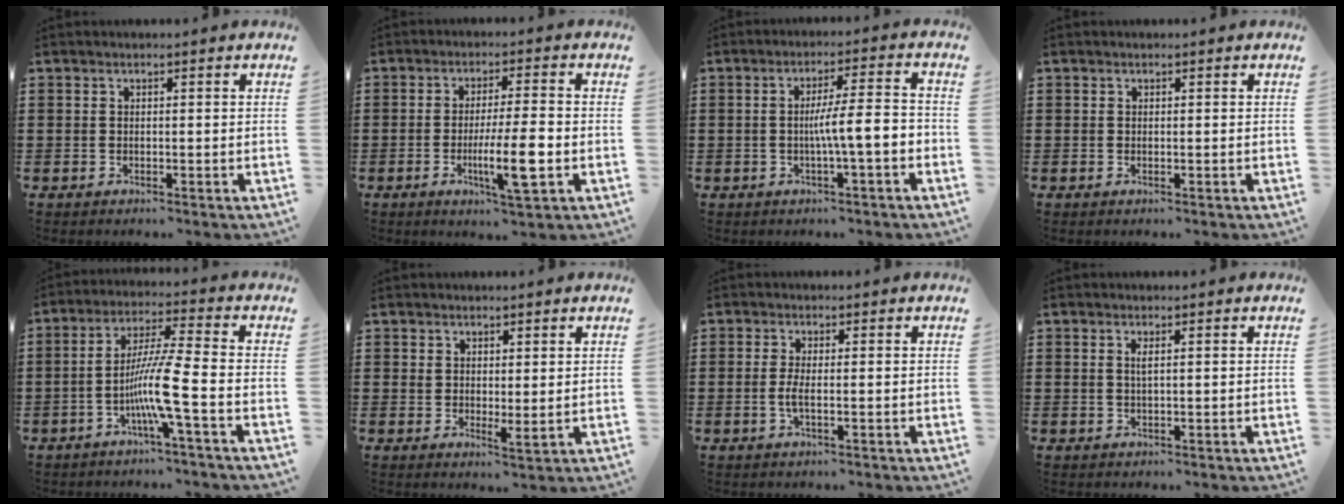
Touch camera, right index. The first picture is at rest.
{"total": 8.8, "force": [-2.4, 1.1, 8.4], "torque": [-0.155, -0.016, -0.044]}
{"total": 6.8, "force": [-1.4, 0.9, 6.6], "torque": [-0.115, 0.005, -0.029]}
{"total": 0.0}
{"total": 8.8, "force": [-3.3, -0.4, 8.2], "torque": [-0.168, -0.015, -0.069]}
{"total": 1.8, "force": [1.2, 0.7, 1.1], "torque": [-0.023, 0.003, 0.024]}
{"total": 2.4, "force": [-0.5, 0.3, 2.3], "torque": [-0.059, -0.008, -0.015]}
{"total": 1.1, "force": [0.3, 0.0, 1.0], "torque": [-0.021, 0.000, 0.005]}